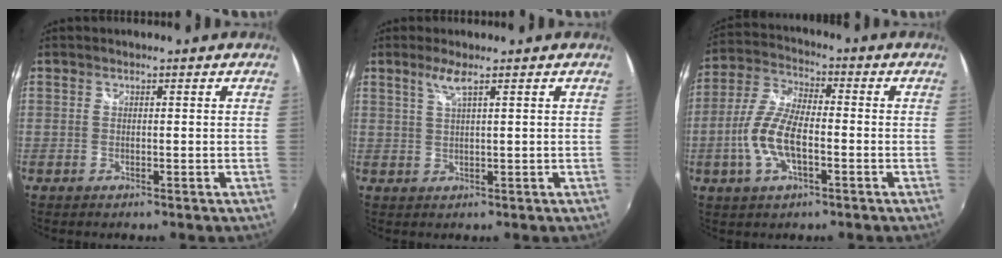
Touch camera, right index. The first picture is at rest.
{"total": 2.6, "force": [1.6, -0.2, 2.0], "torque": [-0.041, 0.000, 0.032]}
{"total": 10.8, "force": [-2.9, 4.6, 9.4], "torque": [-0.204, 0.007, -0.058]}